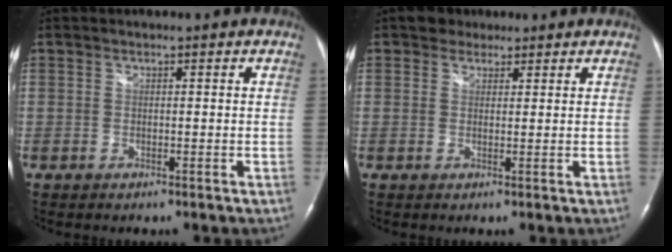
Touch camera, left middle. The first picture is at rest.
{"total": 2.5, "force": [1.7, 1.8, 0.2], "torque": [-0.003, 0.014, 0.025]}